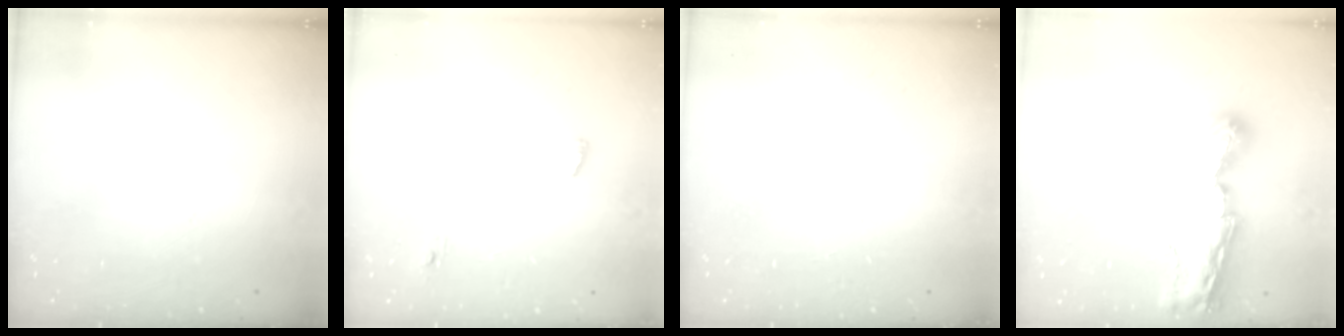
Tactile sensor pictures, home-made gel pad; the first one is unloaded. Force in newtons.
{"total": 3.5, "press": 3.4, "slide": 0.9}
{"total": 0.0}
{"total": 9.8, "press": 9.7, "slide": 1.0}